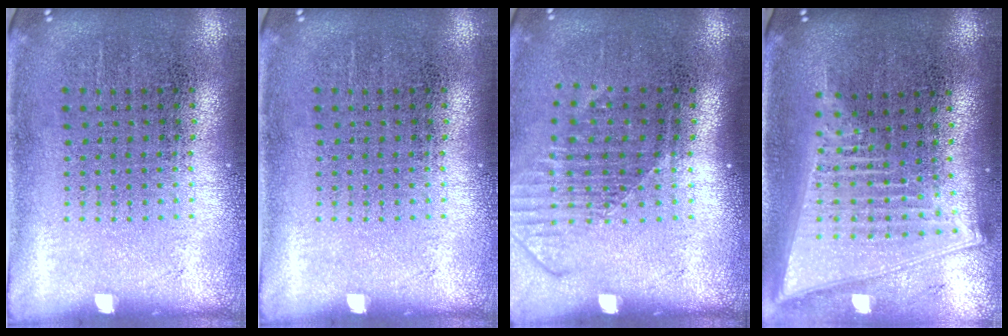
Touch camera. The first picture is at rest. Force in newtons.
{"total": 0.0}
{"total": 1.6, "press": 1.2, "slide": 1.0}
{"total": 2.1, "press": 1.8, "slide": 1.2}